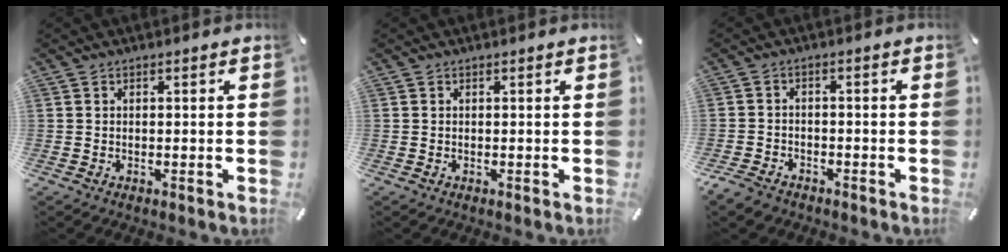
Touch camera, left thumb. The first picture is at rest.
{"total": 0.0}
{"total": 3.7, "force": [-3.0, 1.9, 0.9], "torque": [-0.035, 0.012, -0.064]}